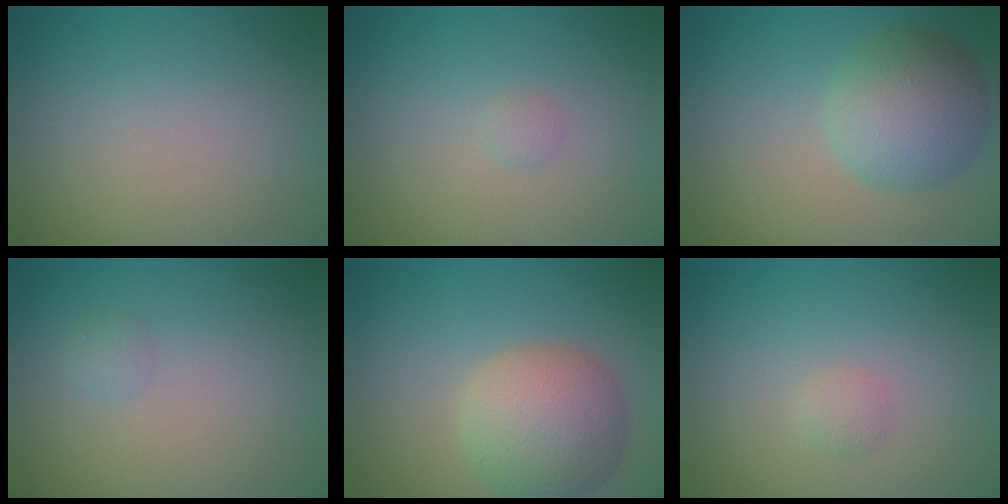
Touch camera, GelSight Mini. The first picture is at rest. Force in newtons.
{"total": 0.5, "press": 0.5, "slide": 0.0}
{"total": 6.3, "press": 6.3, "slide": 0.1}
{"total": 0.9, "press": 0.9, "slide": 0.0}
{"total": 7.0, "press": 6.9, "slide": 0.6}
{"total": 0.9, "press": 0.9, "slide": 0.0}